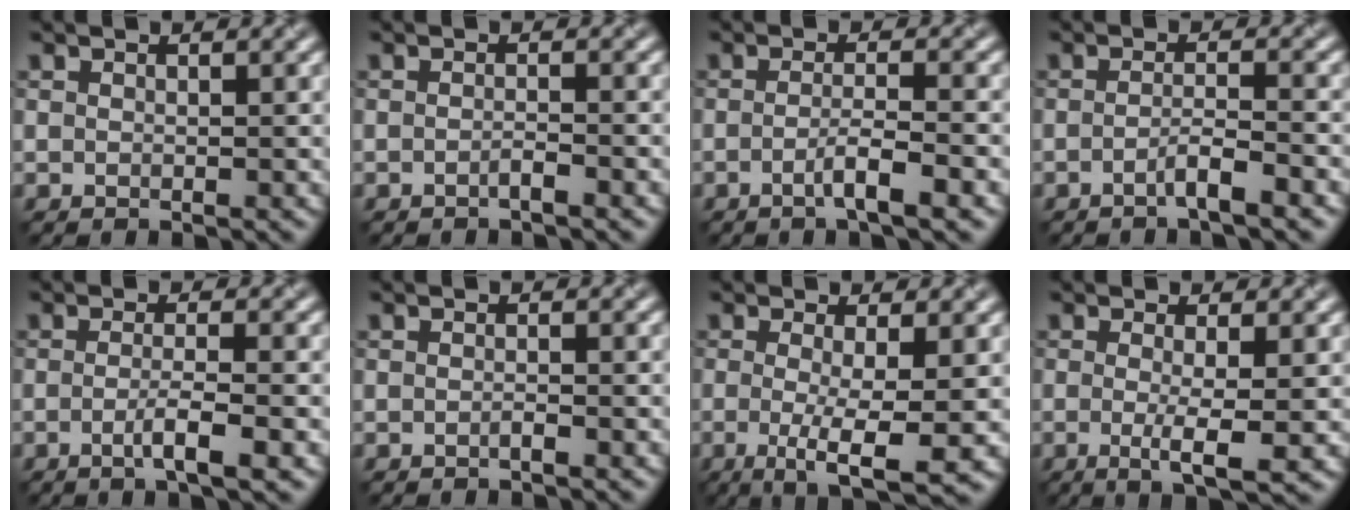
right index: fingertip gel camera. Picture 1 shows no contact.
{"total": 1.4, "force": [-1.1, 0.2, 0.9], "torque": [-0.009, 0.006, -0.016]}
{"total": 3.3, "force": [-1.8, 0.4, 2.8], "torque": [-0.044, 0.008, -0.027]}
{"total": 2.7, "force": [-1.8, 0.2, 2.0], "torque": [-0.029, 0.011, -0.032]}
{"total": 3.2, "force": [-1.5, 0.5, 2.8], "torque": [-0.043, 0.003, -0.018]}
{"total": 1.1, "force": [-0.9, 0.2, 0.6], "torque": [-0.005, 0.004, -0.012]}
{"total": 5.8, "force": [-1.6, 1.0, 5.5], "torque": [-0.084, -0.006, -0.017]}
{"total": 3.4, "force": [-1.0, 0.4, 3.2], "torque": [-0.058, -0.004, -0.006]}